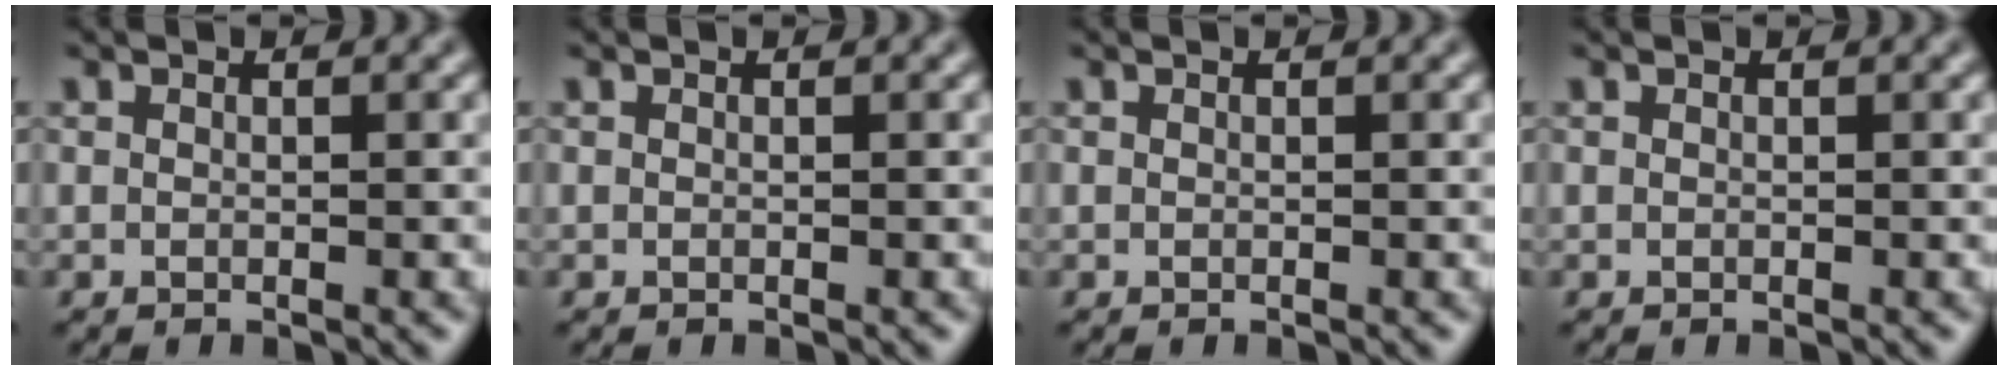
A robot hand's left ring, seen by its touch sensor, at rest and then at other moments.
{"total": 0.0}
{"total": 0.0}
{"total": 0.0}